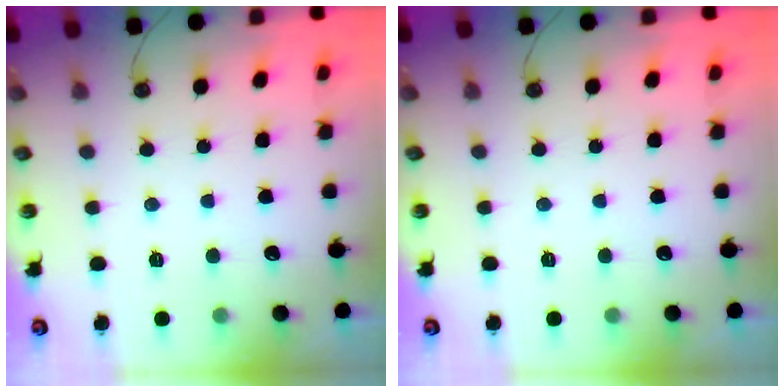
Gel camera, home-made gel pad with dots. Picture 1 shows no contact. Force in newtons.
{"total": 0.0}